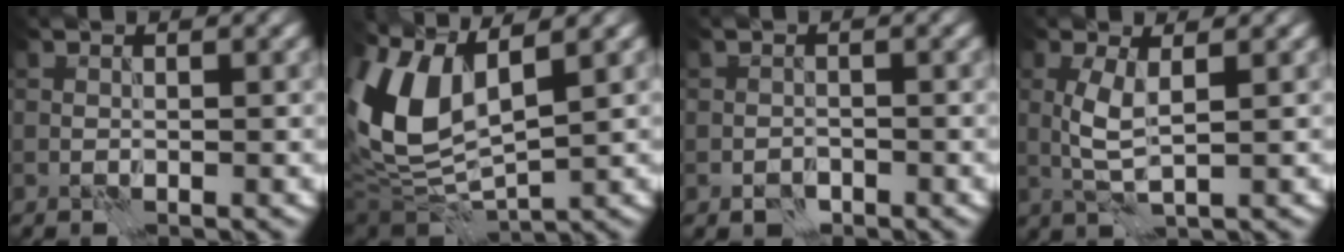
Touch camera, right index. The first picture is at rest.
{"total": 9.5, "force": [2.7, 5.0, 7.7], "torque": [-0.184, -0.003, 0.049]}
{"total": 1.5, "force": [-1.0, 1.0, 0.5], "torque": [-0.007, 0.001, -0.020]}
{"total": 3.0, "force": [0.5, 0.6, 2.9], "torque": [-0.066, 0.002, 0.010]}